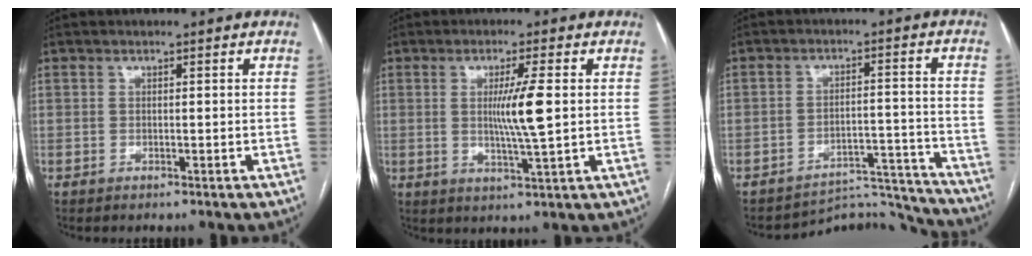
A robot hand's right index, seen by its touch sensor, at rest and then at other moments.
{"total": 6.6, "force": [0.6, -0.4, 6.6], "torque": [-0.115, -0.009, 0.013]}
{"total": 10.6, "force": [-10.3, 0.9, -2.1], "torque": [0.048, 0.049, -0.140]}